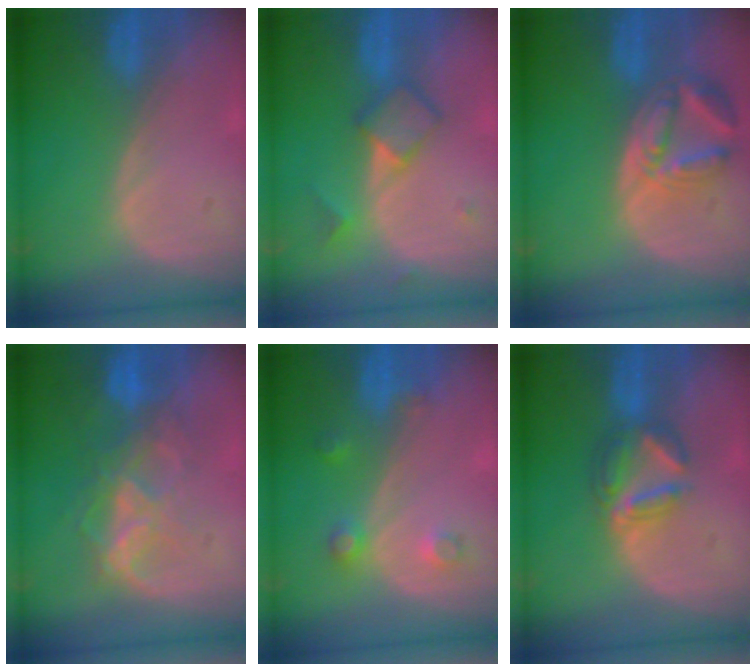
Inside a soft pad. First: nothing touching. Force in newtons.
{"total": 5.0, "press": 4.9, "slide": 1.0}
{"total": 7.9, "press": 7.0, "slide": 3.6}
{"total": 7.9, "press": 7.2, "slide": 3.3}
{"total": 3.5, "press": 3.1, "slide": 1.5}
{"total": 6.1, "press": 5.4, "slide": 2.7}